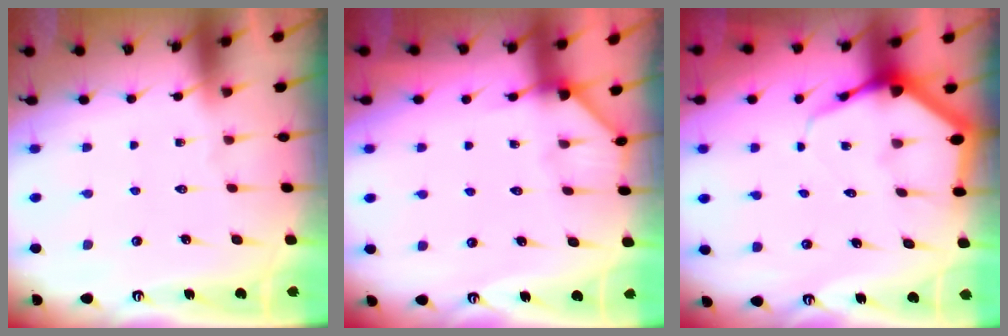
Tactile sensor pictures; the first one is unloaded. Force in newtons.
{"total": 3.7, "press": 3.7, "slide": 0.1}
{"total": 5.8, "press": 5.8, "slide": 0.7}